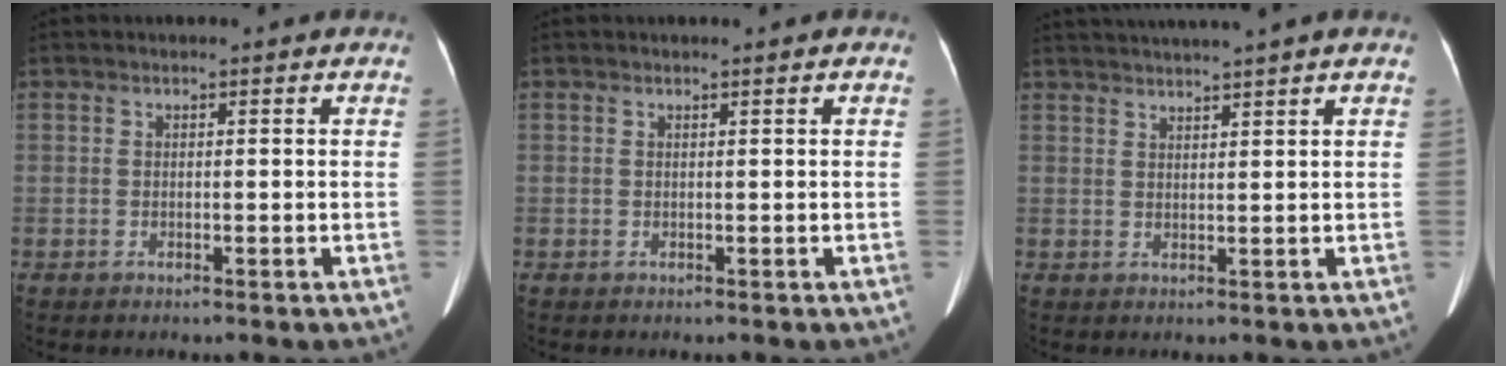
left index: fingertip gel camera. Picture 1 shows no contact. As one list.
[{"total": 0.0}, {"total": 6.7, "force": [6.0, -1.3, 2.8], "torque": [-0.042, 0.023, 0.087]}]